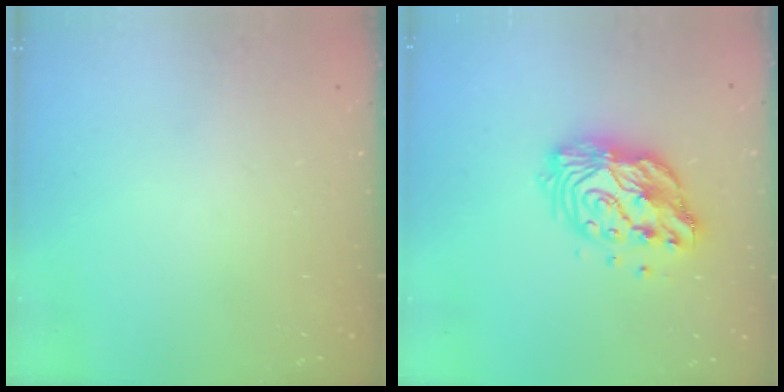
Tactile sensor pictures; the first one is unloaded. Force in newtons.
{"total": 13.4, "press": 13.4, "slide": 1.2}